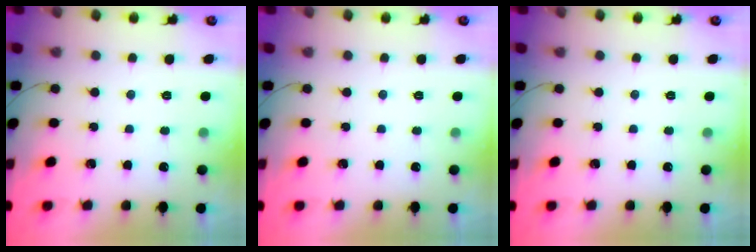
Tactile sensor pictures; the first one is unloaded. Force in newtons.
{"total": 0.0}
{"total": 0.0}